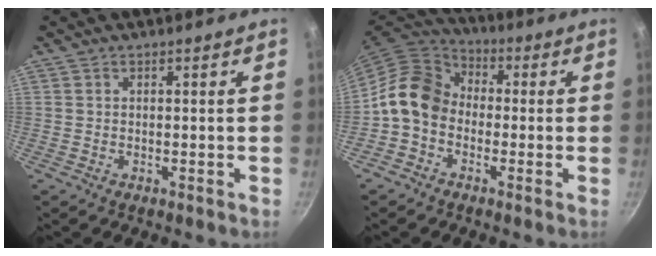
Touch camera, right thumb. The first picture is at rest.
{"total": 10.8, "force": [-1.4, 8.6, 6.4], "torque": [-0.085, 0.035, -0.051]}